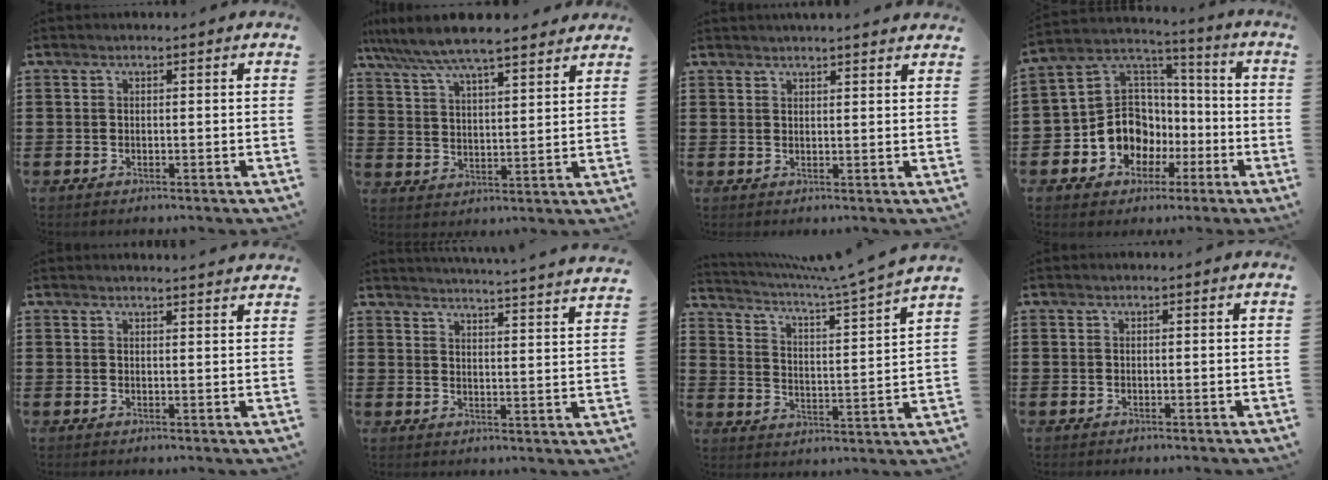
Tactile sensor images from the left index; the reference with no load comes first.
{"total": 7.4, "force": [6.7, 0.7, 3.2], "torque": [-0.086, -0.025, 0.118]}
{"total": 2.0, "force": [2.0, -0.2, 0.3], "torque": [-0.010, 0.001, 0.038]}
{"total": 10.6, "force": [-3.9, 9.5, 3.0], "torque": [-0.102, 0.007, -0.070]}
{"total": 1.9, "force": [1.9, -0.3, 0.2], "torque": [-0.007, -0.003, 0.036]}
{"total": 4.2, "force": [4.1, -0.9, 0.7], "torque": [-0.022, -0.036, 0.065]}
{"total": 5.7, "force": [4.9, -0.7, 2.9], "torque": [-0.078, -0.043, 0.073]}
{"total": 0.0}